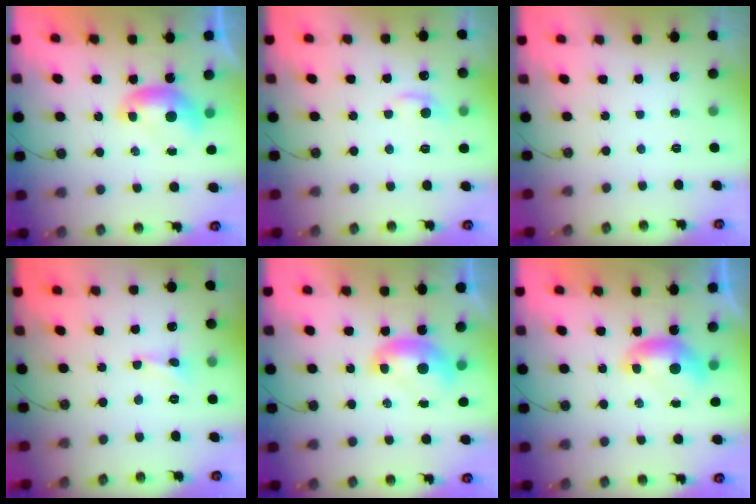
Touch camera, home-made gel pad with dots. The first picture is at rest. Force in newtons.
{"total": 0.9, "press": 0.5, "slide": 0.7}
{"total": 0.0}
{"total": 1.6, "press": 1.5, "slide": 0.4}
{"total": 1.6, "press": 1.5, "slide": 0.1}
{"total": 0.0}